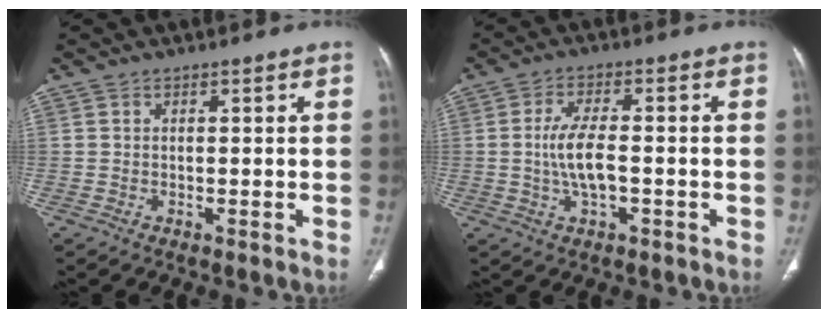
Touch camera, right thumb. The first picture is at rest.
{"total": 6.7, "force": [-0.8, 2.8, 6.1], "torque": [-0.124, 0.008, -0.014]}